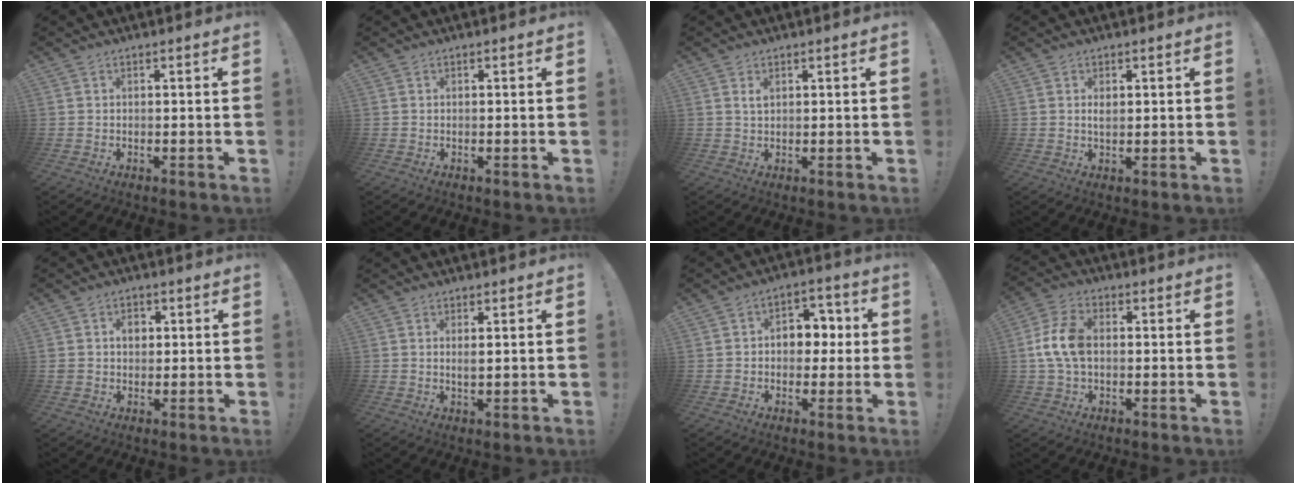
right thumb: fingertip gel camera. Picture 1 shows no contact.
{"total": 0.0}
{"total": 1.6, "force": [0.8, 0.8, 1.2], "torque": [-0.024, 0.001, 0.014]}
{"total": 1.8, "force": [0.8, 1.0, 1.3], "torque": [-0.002, -0.007, 0.008]}
{"total": 3.2, "force": [0.4, 2.7, 1.7], "torque": [-0.022, -0.001, 0.002]}
{"total": 1.9, "force": [0.9, 0.4, 1.6], "torque": [-0.018, -0.008, 0.012]}
{"total": 8.4, "force": [0.3, 6.5, 5.3], "torque": [-0.071, 0.010, 0.007]}
{"total": 10.2, "force": [0.0, 6.5, 7.9], "torque": [-0.165, 0.007, 0.003]}